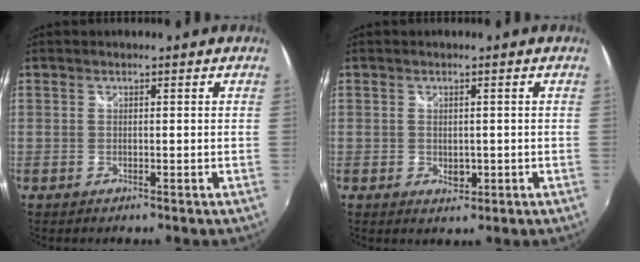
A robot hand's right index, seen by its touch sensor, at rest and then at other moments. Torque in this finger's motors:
{"motor_torque": [-0.45, 0.57, 0.02, 0.01]}